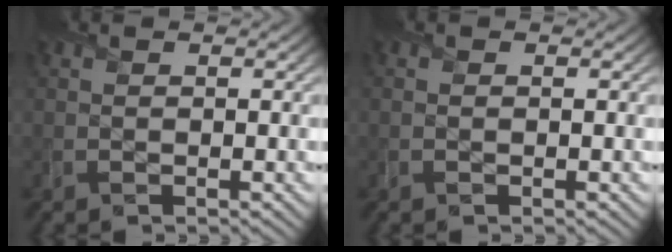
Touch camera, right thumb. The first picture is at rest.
{"total": 0.0}